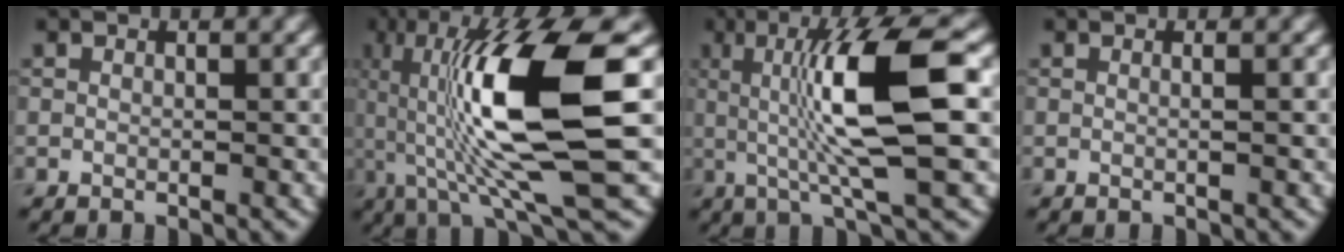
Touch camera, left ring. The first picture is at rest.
{"total": 12.8, "force": [1.0, 2.9, 12.4], "torque": [-0.225, 0.005, 0.019]}
{"total": 9.2, "force": [0.9, 1.7, 9.0], "torque": [-0.144, 0.001, 0.019]}
{"total": 1.1, "force": [0.2, 0.5, 1.0], "torque": [-0.006, -0.001, -0.008]}